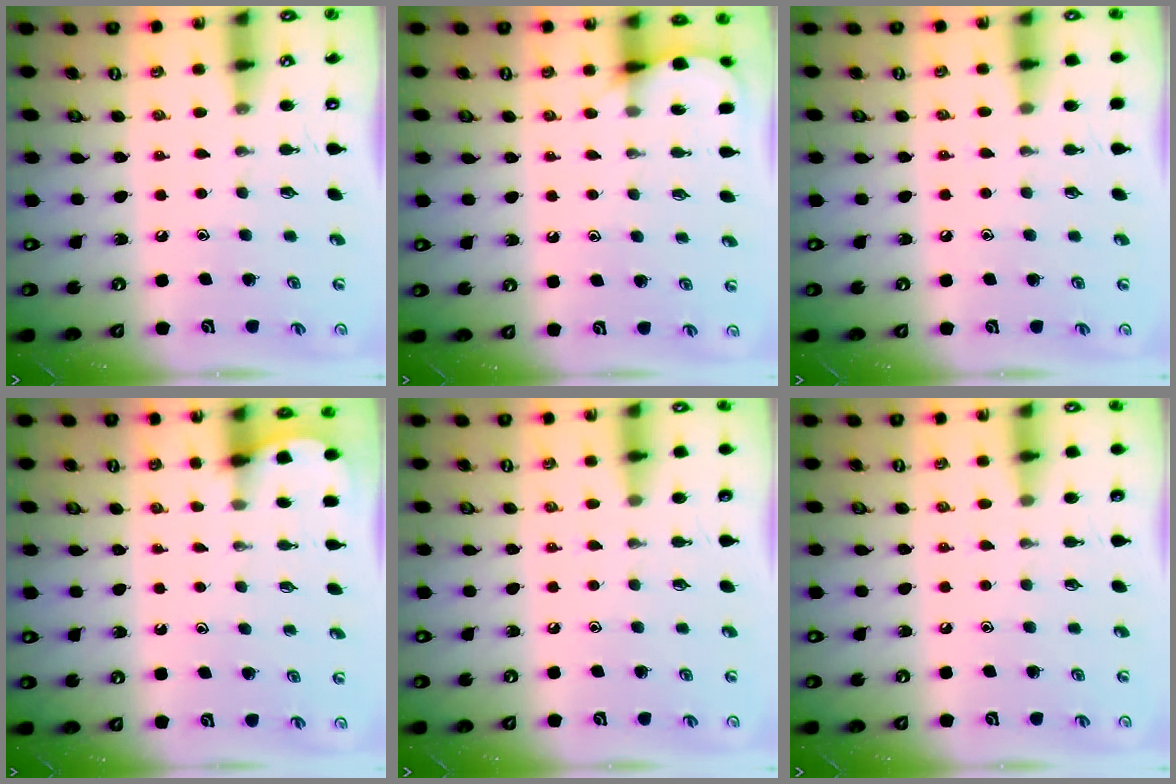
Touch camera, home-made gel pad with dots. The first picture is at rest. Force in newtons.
{"total": 5.4, "press": 5.3, "slide": 0.5}
{"total": 4.1, "press": 4.0, "slide": 0.7}
{"total": 1.9, "press": 1.9, "slide": 0.2}
{"total": 4.8, "press": 4.8, "slide": 0.7}
{"total": 4.8, "press": 4.8, "slide": 0.7}